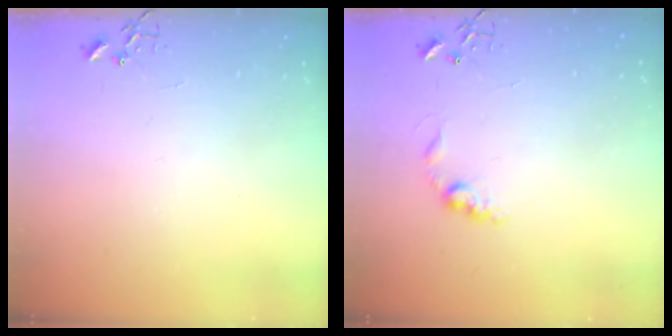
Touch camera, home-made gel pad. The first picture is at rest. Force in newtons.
{"total": 7.5, "press": 7.4, "slide": 0.3}